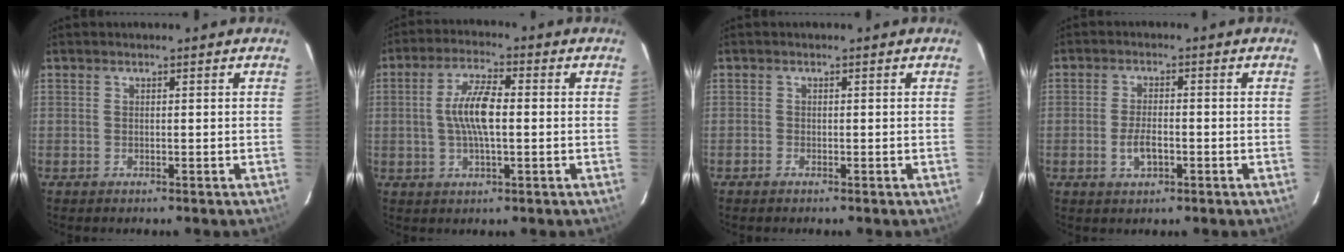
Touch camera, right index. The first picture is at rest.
{"total": 7.7, "force": [-0.1, 2.3, 7.3], "torque": [-0.143, 0.008, -0.002]}
{"total": 0.7, "force": [-0.6, 0.3, 0.1], "torque": [-0.003, 0.002, -0.014]}
{"total": 4.2, "force": [-1.5, 1.9, 3.4], "torque": [-0.070, -0.003, -0.025]}